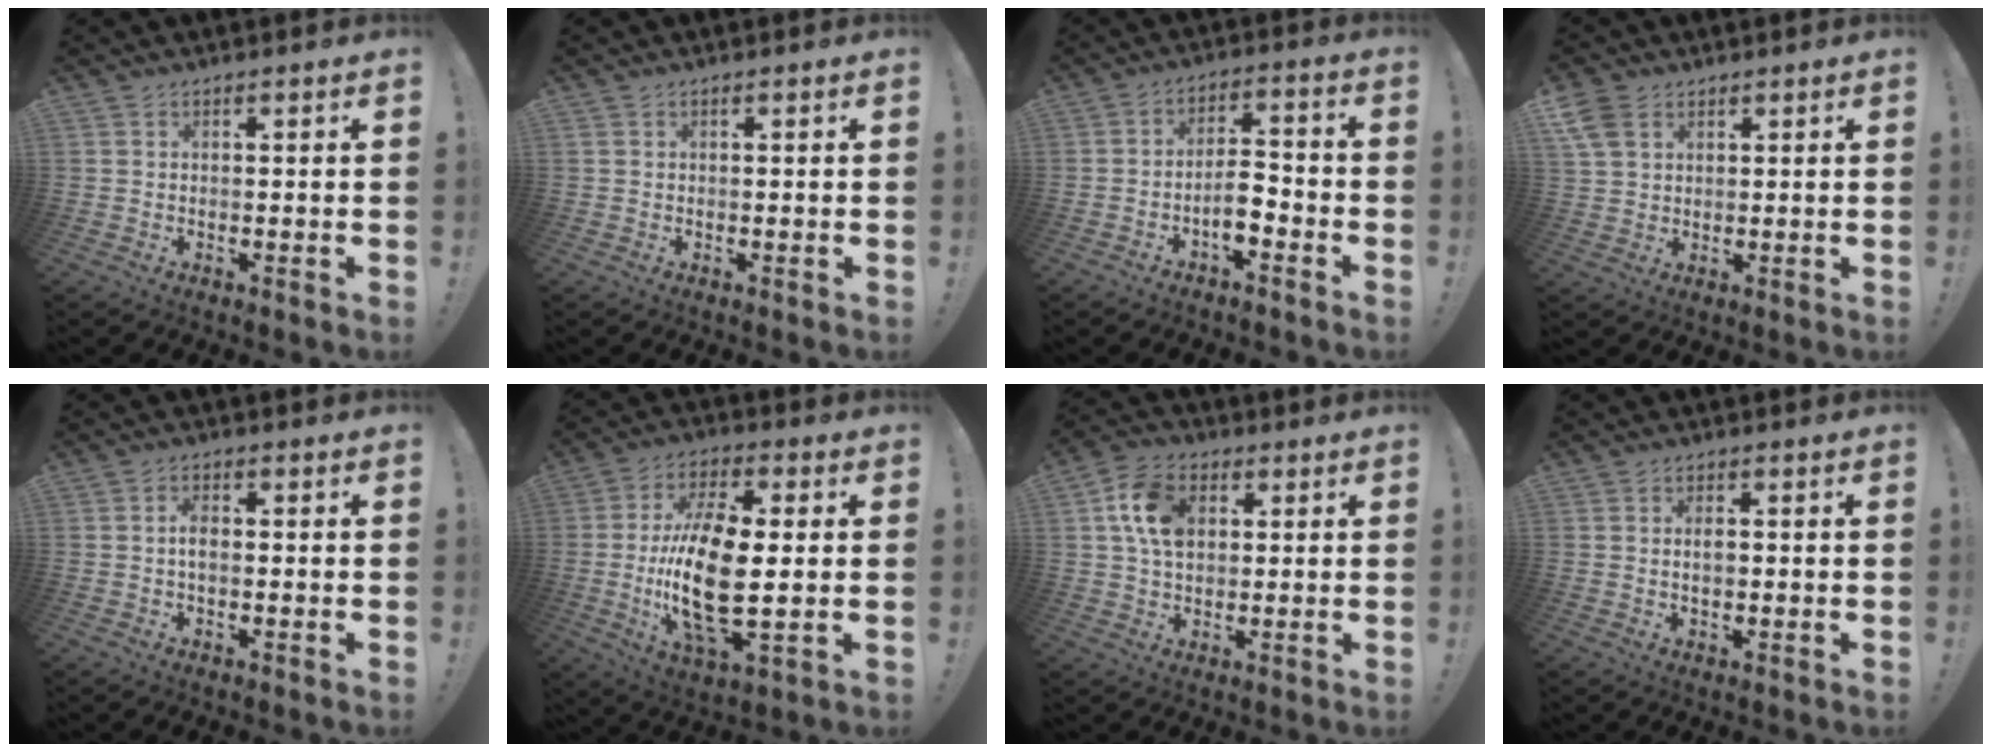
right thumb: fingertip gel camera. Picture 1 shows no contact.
{"total": 0.0}
{"total": 7.5, "force": [-3.4, 3.1, 6.0], "torque": [-0.101, 0.013, -0.057]}
{"total": 6.9, "force": [3.4, 4.8, 3.6], "torque": [-0.068, -0.008, 0.069]}
{"total": 3.3, "force": [0.0, 1.7, 2.8], "torque": [-0.044, 0.003, -0.001]}
{"total": 21.1, "force": [-1.1, 9.3, 18.9], "torque": [-0.377, -0.010, -0.021]}
{"total": 12.5, "force": [3.2, 9.1, 7.9], "torque": [-0.131, 0.013, 0.064]}
{"total": 2.5, "force": [0.1, 1.5, 2.1], "torque": [-0.025, 0.002, -0.003]}